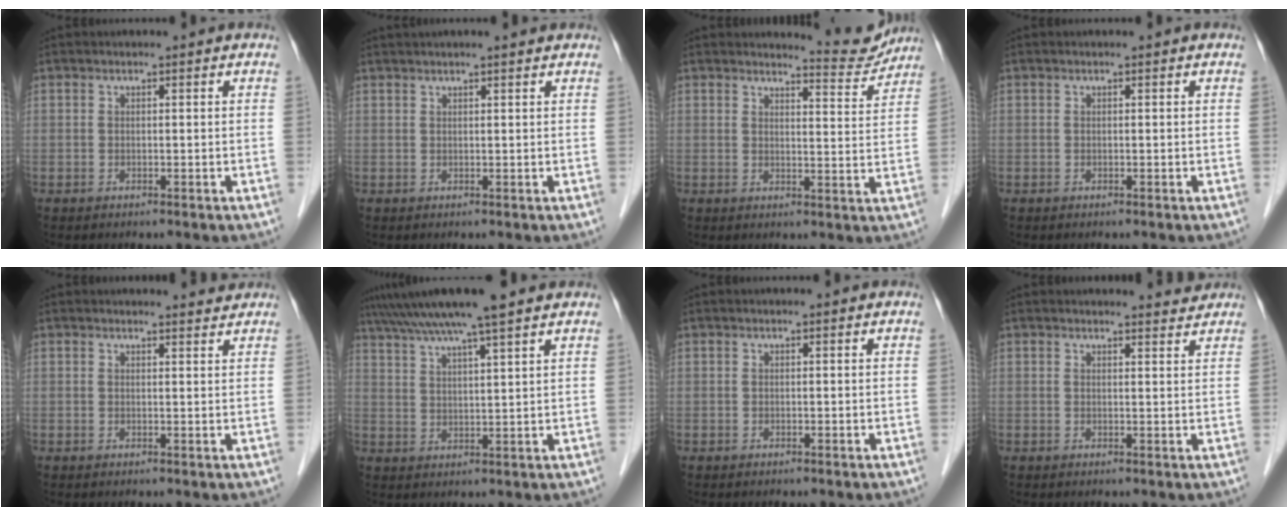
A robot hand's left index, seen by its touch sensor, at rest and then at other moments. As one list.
[{"total": 5.0, "force": [4.4, -0.2, 2.5], "torque": [-0.035, 0.031, 0.061]}, {"total": 4.8, "force": [4.8, 0.0, -0.4], "torque": [-0.004, -0.031, 0.055]}, {"total": 0.0}, {"total": 2.1, "force": [2.1, 0.0, -0.2], "torque": [-0.006, -0.006, 0.022]}, {"total": 10.7, "force": [8.8, -0.8, 6.0], "torque": [-0.109, 0.025, 0.137]}, {"total": 0.0}, {"total": 2.2, "force": [2.1, 0.0, -0.3], "torque": [-0.005, -0.009, 0.022]}]